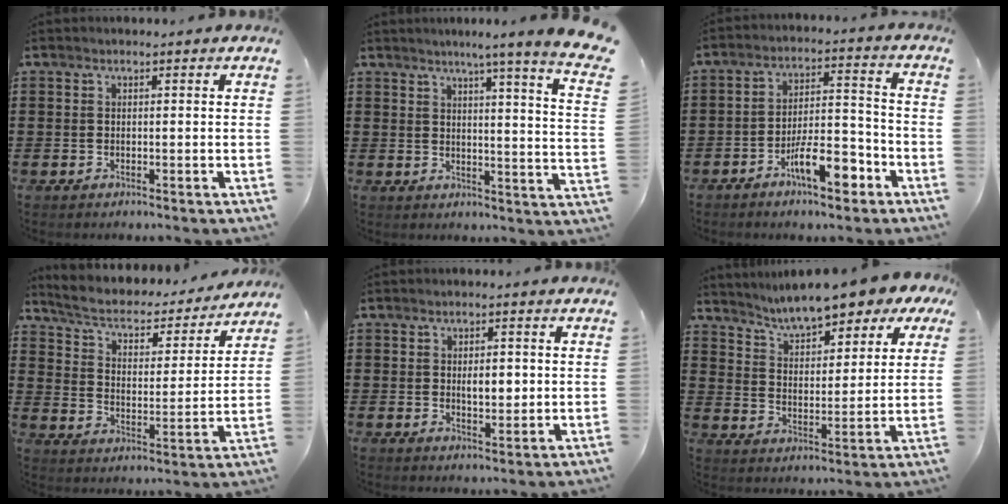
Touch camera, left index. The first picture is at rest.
{"total": 5.4, "force": [3.9, -1.7, 3.4], "torque": [-0.073, -0.036, 0.054]}
{"total": 9.1, "force": [-5.2, 2.9, 6.9], "torque": [-0.125, 0.014, -0.094]}
{"total": 4.6, "force": [3.9, 1.5, 1.9], "torque": [-0.058, -0.028, 0.058]}
{"total": 3.5, "force": [0.3, 1.6, 3.0], "torque": [-0.045, -0.001, 0.000]}
{"total": 7.7, "force": [6.9, 1.1, 3.1], "torque": [-0.082, -0.032, 0.118]}